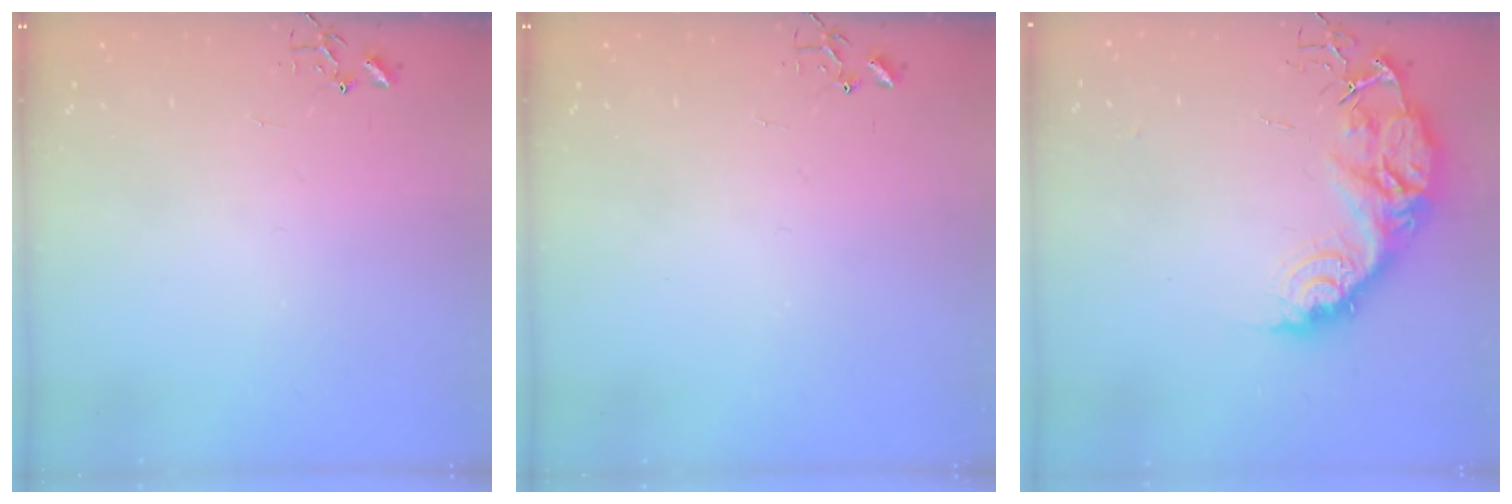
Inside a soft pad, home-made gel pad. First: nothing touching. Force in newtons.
{"total": 0.0}
{"total": 16.1, "press": 16.0, "slide": 1.5}